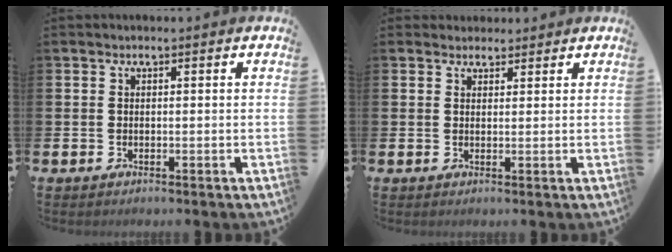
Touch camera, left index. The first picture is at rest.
{"total": 2.3, "force": [2.1, 0.9, -0.1], "torque": [0.008, -0.005, 0.039]}